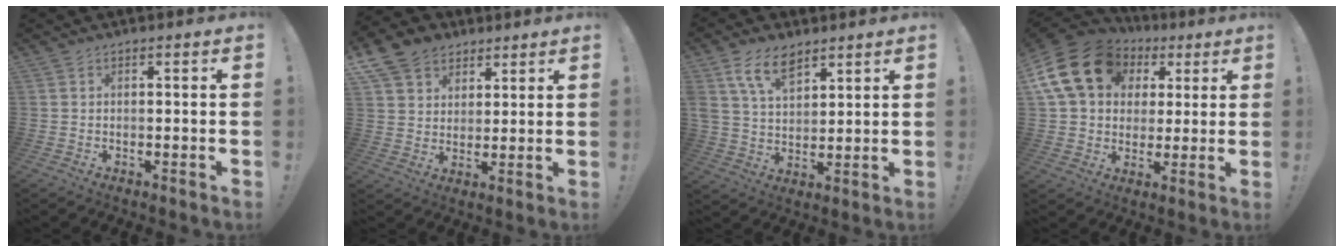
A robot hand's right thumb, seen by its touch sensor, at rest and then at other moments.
{"total": 10.6, "force": [6.1, 8.0, 3.3], "torque": [-0.059, -0.033, 0.125]}
{"total": 10.9, "force": [7.2, 5.8, 5.9], "torque": [-0.115, -0.024, 0.140]}
{"total": 20.3, "force": [7.5, 15.3, 11.0], "torque": [-0.193, -0.026, 0.152]}